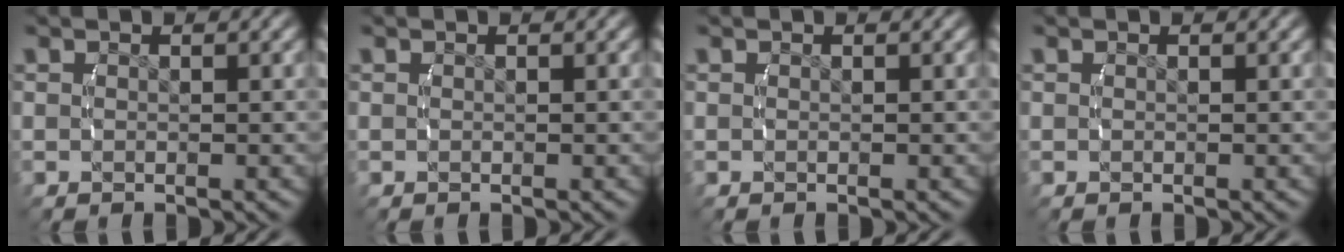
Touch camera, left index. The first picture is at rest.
{"total": 0.0}
{"total": 0.0}
{"total": 0.0}